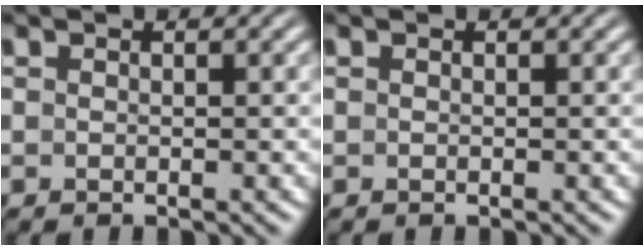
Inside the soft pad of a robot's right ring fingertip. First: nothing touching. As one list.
[{"total": 0.0}]